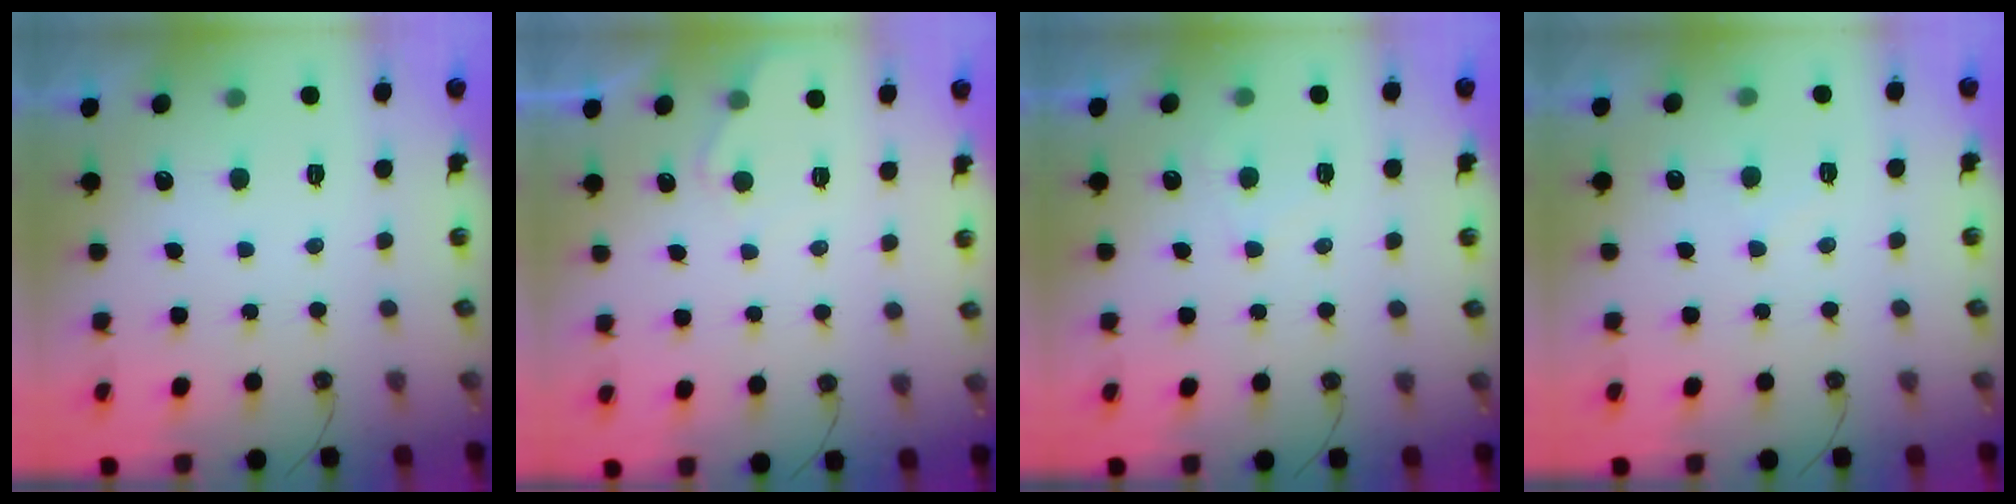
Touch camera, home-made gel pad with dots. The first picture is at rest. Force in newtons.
{"total": 3.9, "press": 3.9, "slide": 0.4}
{"total": 4.9, "press": 4.9, "slide": 0.7}
{"total": 3.9, "press": 3.8, "slide": 0.5}